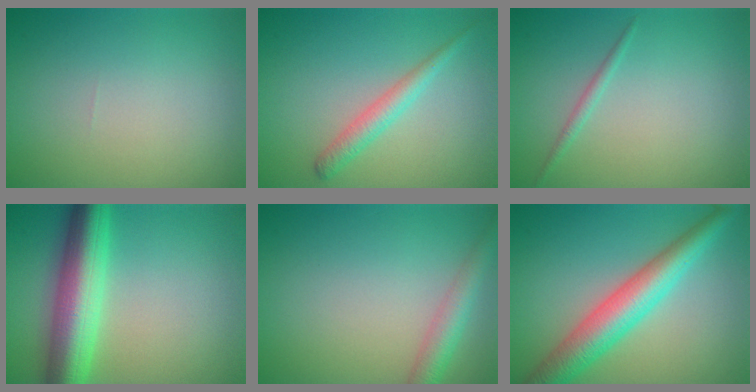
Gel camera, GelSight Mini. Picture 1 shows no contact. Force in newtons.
{"total": 2.2, "press": 2.2, "slide": 0.0}
{"total": 0.9, "press": 0.9, "slide": 0.0}
{"total": 8.0, "press": 8.0, "slide": 0.3}
{"total": 3.1, "press": 3.1, "slide": 0.2}
{"total": 6.4, "press": 6.4, "slide": 0.1}